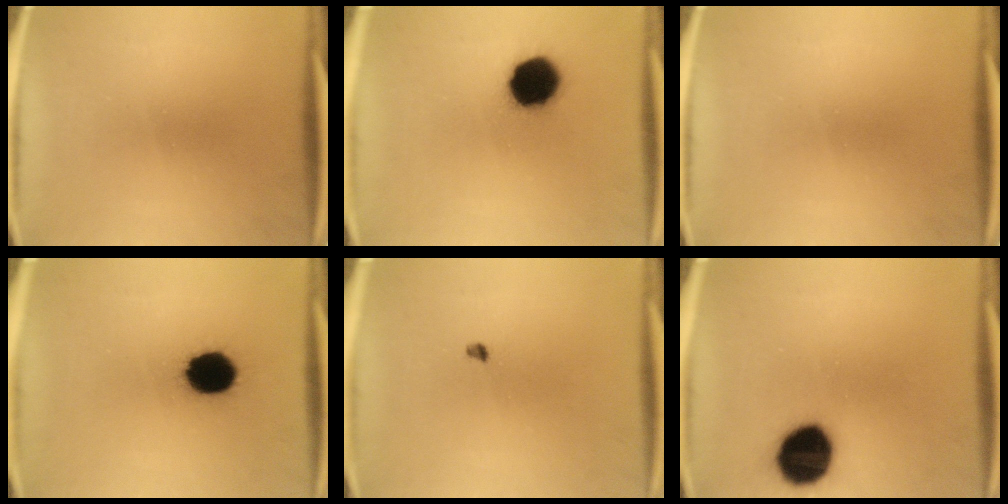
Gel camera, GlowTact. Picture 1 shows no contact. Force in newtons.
{"total": 14.1}
{"total": 0.0}
{"total": 13.0}
{"total": 1.1}
{"total": 15.0}